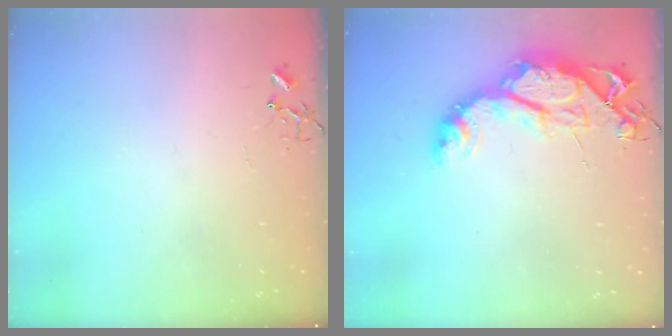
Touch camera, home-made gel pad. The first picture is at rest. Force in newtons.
{"total": 14.8, "press": 14.7, "slide": 1.4}